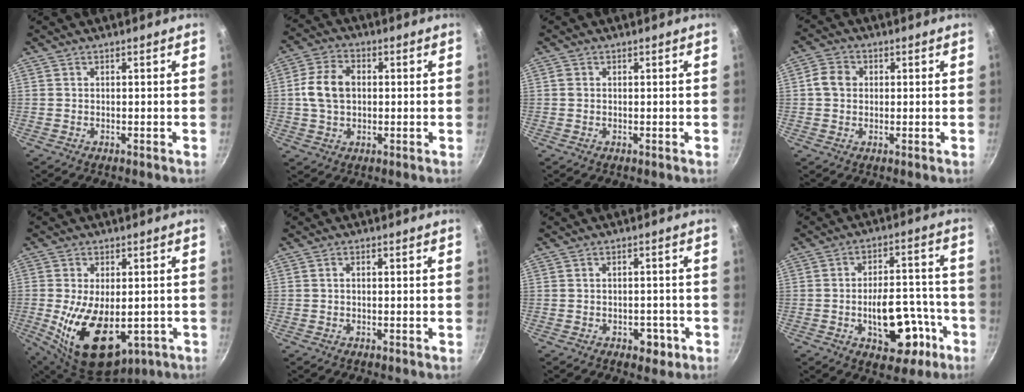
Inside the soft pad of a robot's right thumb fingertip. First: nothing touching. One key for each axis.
{"total": 8.8, "fx": 0.5, "fy": 6.1, "fz": 6.2, "tx": -0.115, "ty": 0.017, "tz": 0.007}
{"total": 0.9, "fx": 0.0, "fy": 0.7, "fz": 0.5, "tx": -0.008, "ty": 0.001, "tz": 0.001}
{"total": 4.5, "fx": 0.5, "fy": 3.8, "fz": 2.4, "tx": -0.037, "ty": 0.009, "tz": 0.004}
{"total": 17.2, "fx": -3.7, "fy": 9.7, "fz": 13.8, "tx": -0.244, "ty": -0.015, "tz": -0.029}
{"total": 0.6, "fx": 0.0, "fy": 0.4, "fz": 0.5, "tx": -0.006, "ty": 0.001, "tz": -0.002}
{"total": 3.6, "fx": -1.8, "fy": 2.2, "fz": 2.2, "tx": -0.010, "ty": 0.012, "tz": -0.021}
{"total": 14.0, "fx": -5.1, "fy": 7.6, "fz": 10.6, "tx": -0.125, "ty": 0.052, "tz": -0.065}